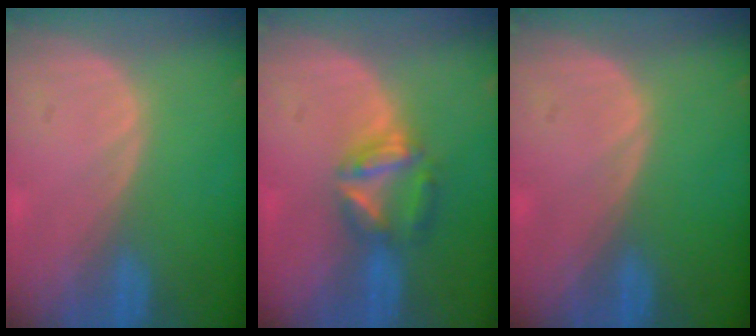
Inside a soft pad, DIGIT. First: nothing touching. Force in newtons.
{"total": 6.1, "press": 5.6, "slide": 2.5}
{"total": 0.0}